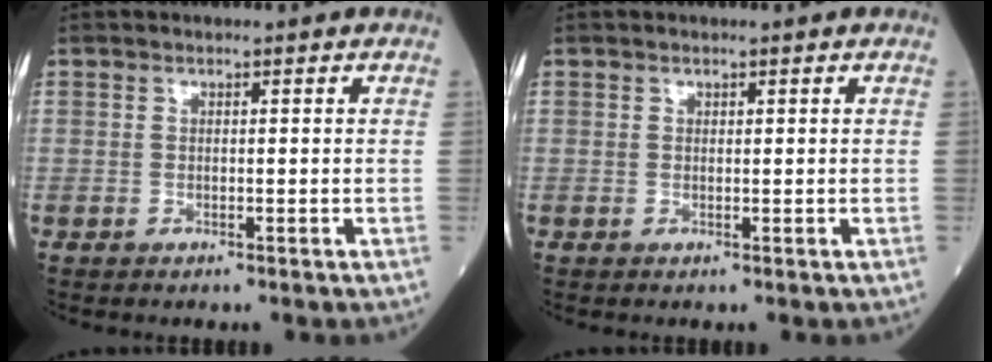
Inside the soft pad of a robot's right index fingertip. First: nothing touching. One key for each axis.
{"total": 0.0}